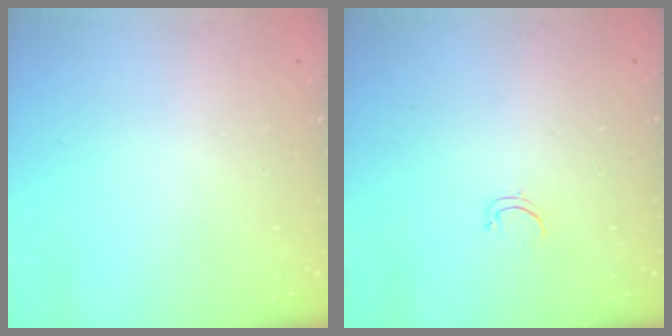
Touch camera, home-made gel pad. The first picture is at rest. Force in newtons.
{"total": 2.6, "press": 2.5, "slide": 0.4}